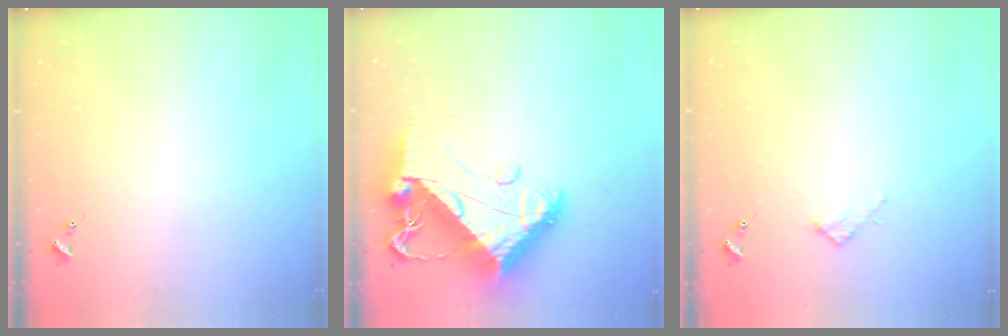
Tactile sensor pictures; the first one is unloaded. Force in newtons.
{"total": 16.5, "press": 16.4, "slide": 1.8}
{"total": 2.7, "press": 2.7, "slide": 0.3}